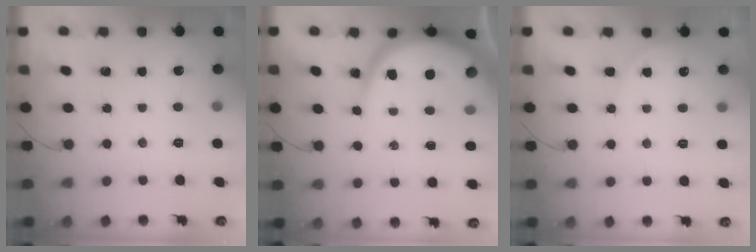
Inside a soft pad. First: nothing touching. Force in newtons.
{"total": 12.0, "press": 12.0, "slide": 1.2}
{"total": 4.7, "press": 4.7, "slide": 0.3}